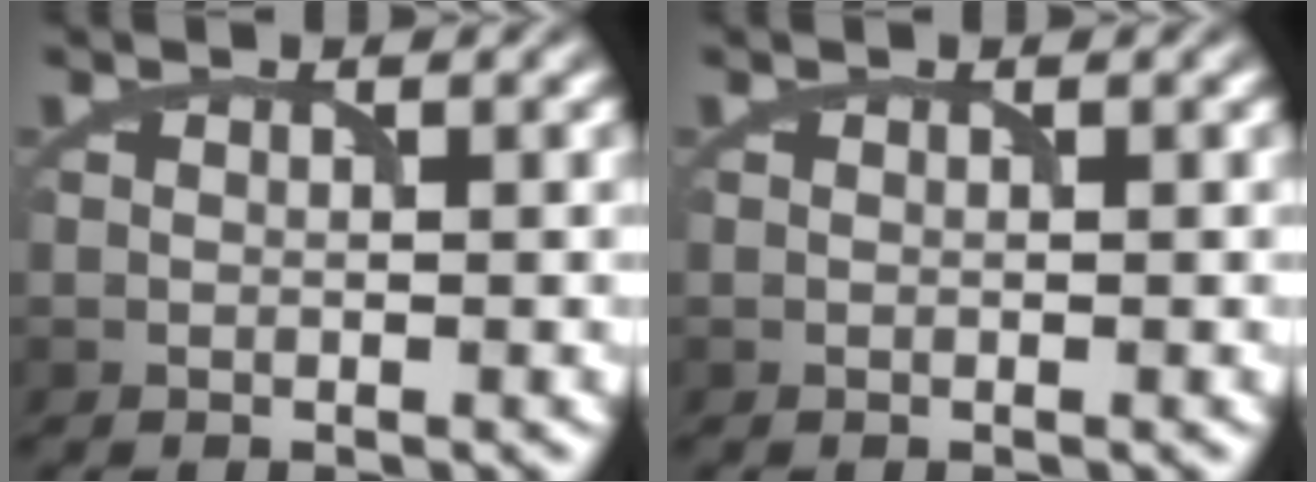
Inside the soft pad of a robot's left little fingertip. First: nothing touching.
{"total": 0.0}